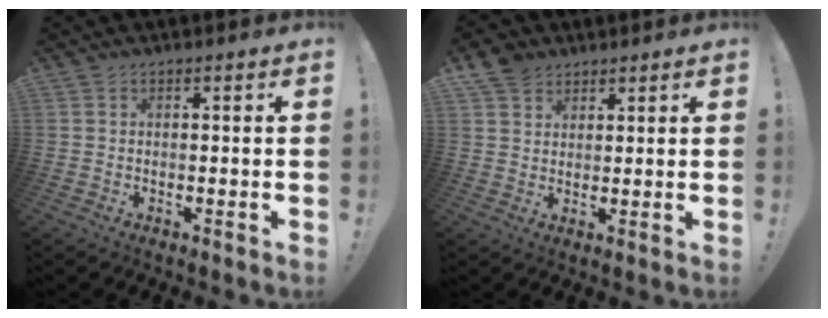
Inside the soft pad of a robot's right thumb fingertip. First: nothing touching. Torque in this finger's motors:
{"motor_torque": [0.15, 0.12, 0.53, 0.33, 0.00]}